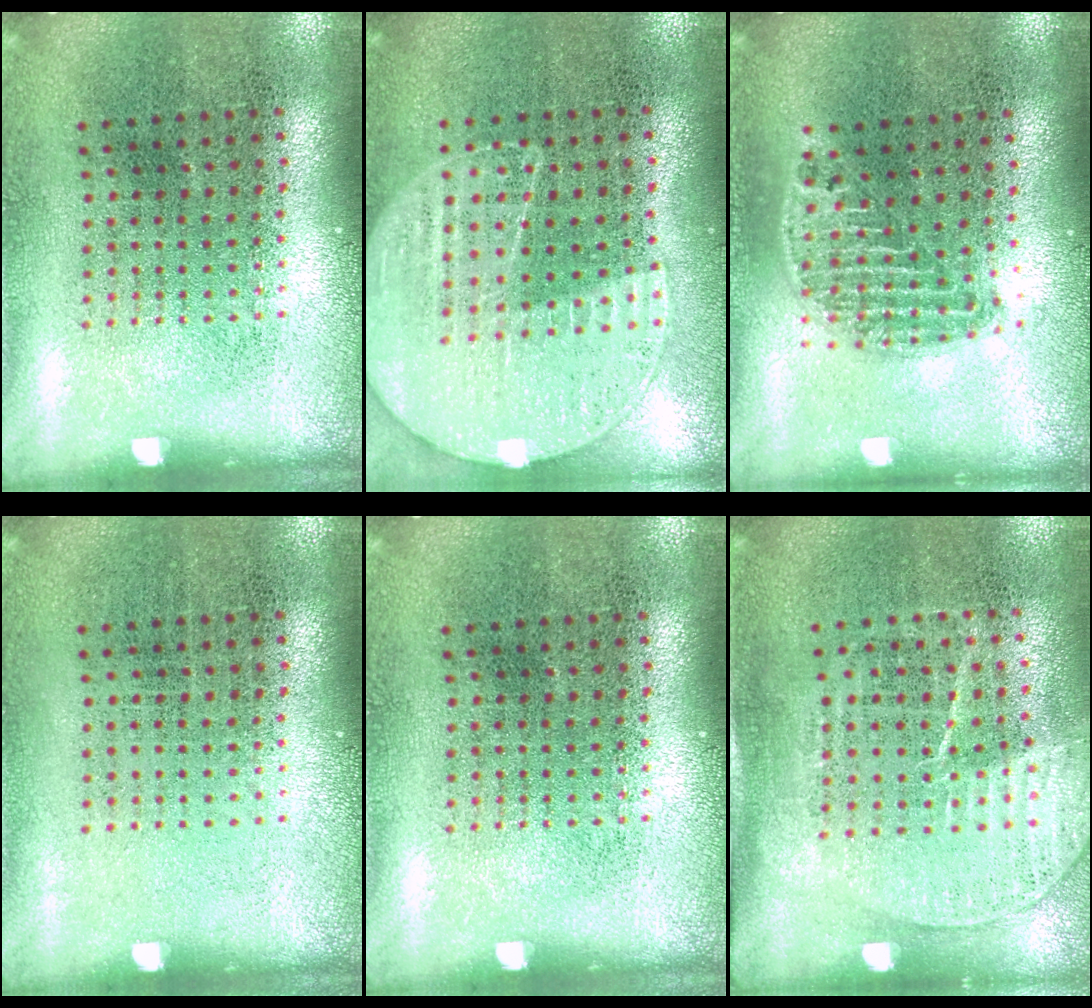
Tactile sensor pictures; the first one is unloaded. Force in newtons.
{"total": 1.1, "press": 1.1, "slide": 0.4}
{"total": 1.2, "press": 1.0, "slide": 0.6}
{"total": 0.0}
{"total": 0.0}
{"total": 1.6, "press": 1.4, "slide": 0.8}